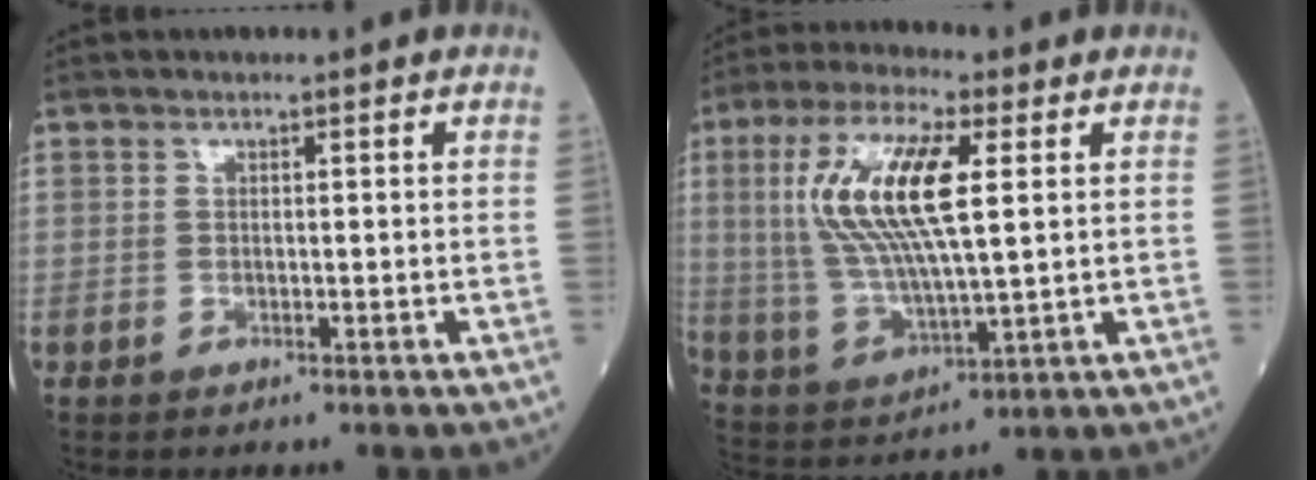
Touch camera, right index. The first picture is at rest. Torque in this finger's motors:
{"motor_torque": [1.80, 0.34, 1.05, 0.21]}